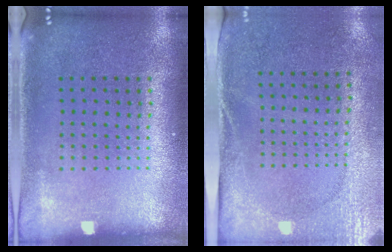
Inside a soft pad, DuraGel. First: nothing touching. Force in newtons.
{"total": 2.7, "press": 2.2, "slide": 1.6}